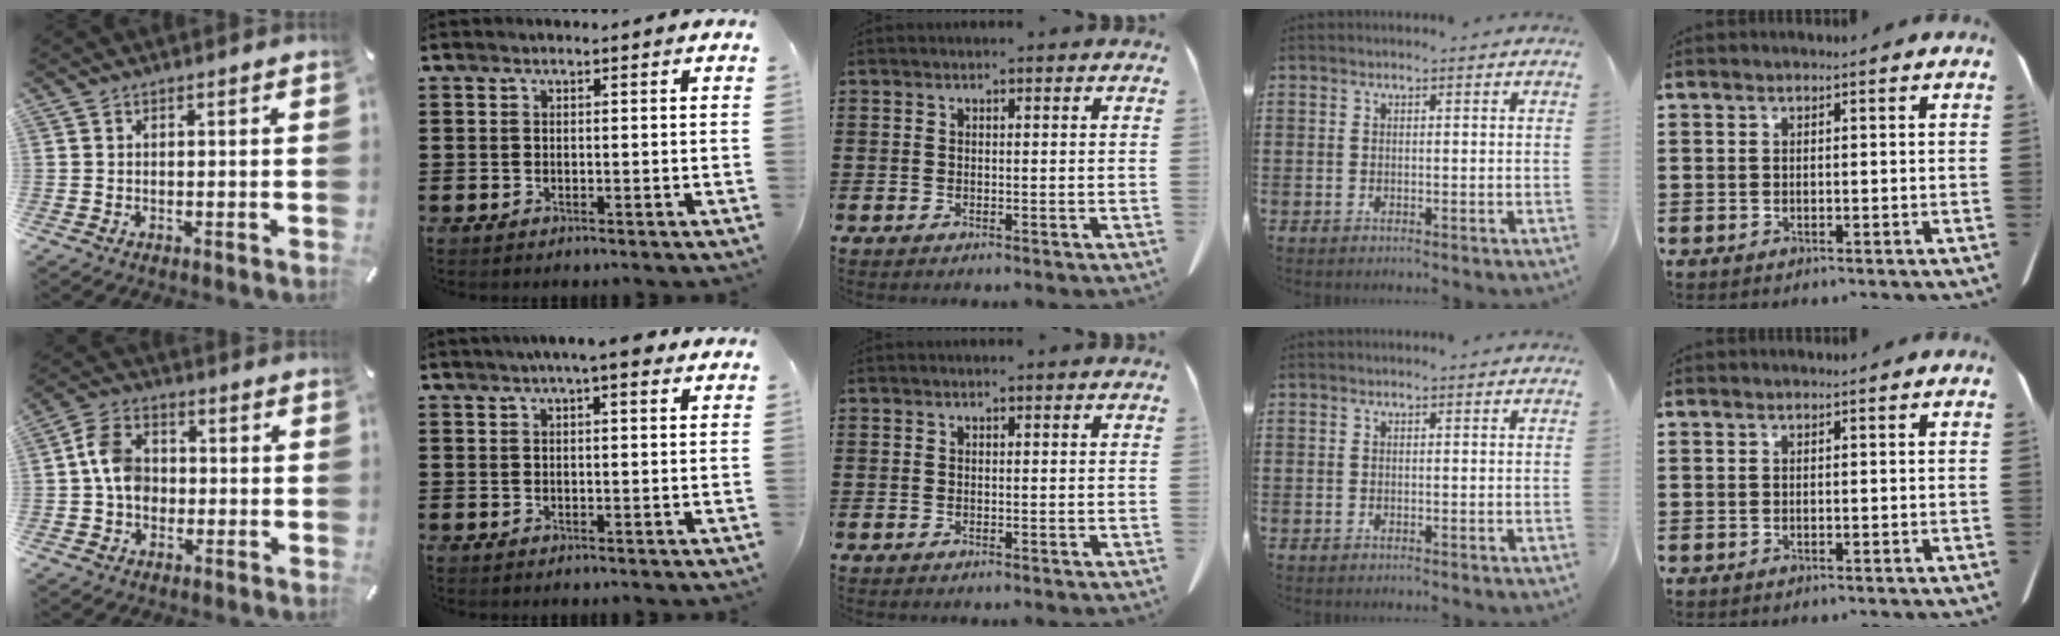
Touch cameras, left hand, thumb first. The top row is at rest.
{"thumb": {"total": 8.0, "force": [-0.8, 6.5, 4.7], "torque": [-0.091, 0.017, -0.013]}, "index": {"total": 4.2, "force": [2.8, 0.7, 3.1], "torque": [-0.058, 0.005, 0.047]}}